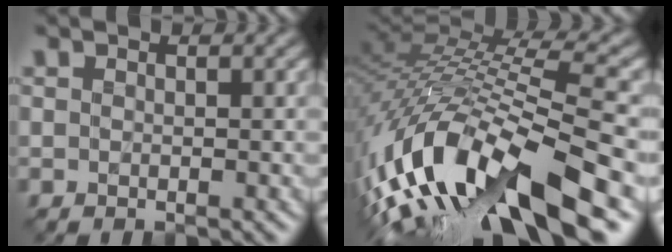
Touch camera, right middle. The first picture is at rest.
{"total": 15.6, "force": [-6.8, 5.1, 13.1], "torque": [-0.264, 0.014, -0.122]}